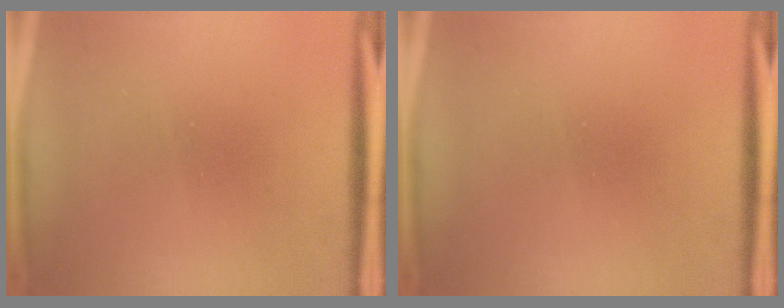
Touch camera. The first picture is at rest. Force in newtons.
{"total": 0.0}